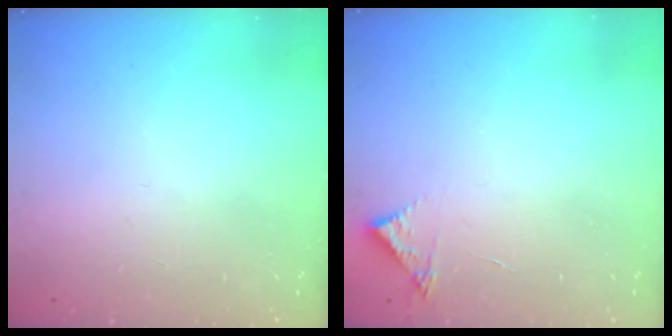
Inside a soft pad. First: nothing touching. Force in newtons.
{"total": 3.6, "press": 3.6, "slide": 0.1}